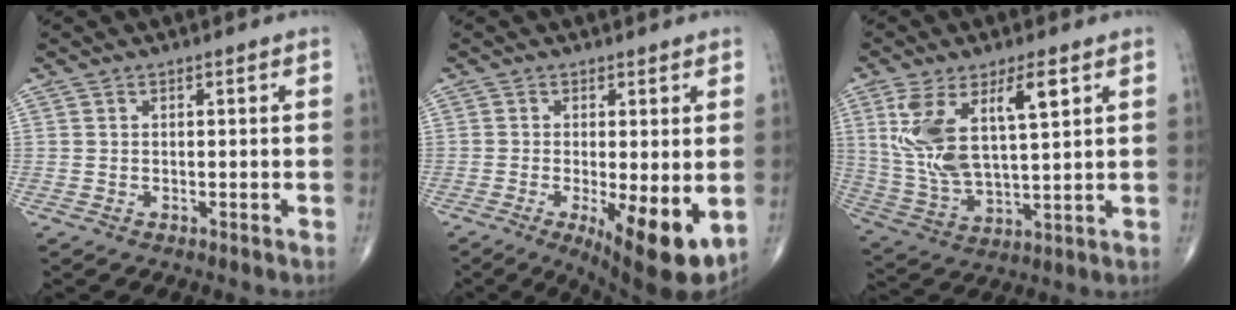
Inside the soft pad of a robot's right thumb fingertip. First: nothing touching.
{"total": 11.6, "force": [-2.9, 3.4, 10.7], "torque": [-0.155, -0.024, -0.035]}
{"total": 15.0, "force": [5.5, 5.7, 12.8], "torque": [-0.250, -0.020, 0.115]}